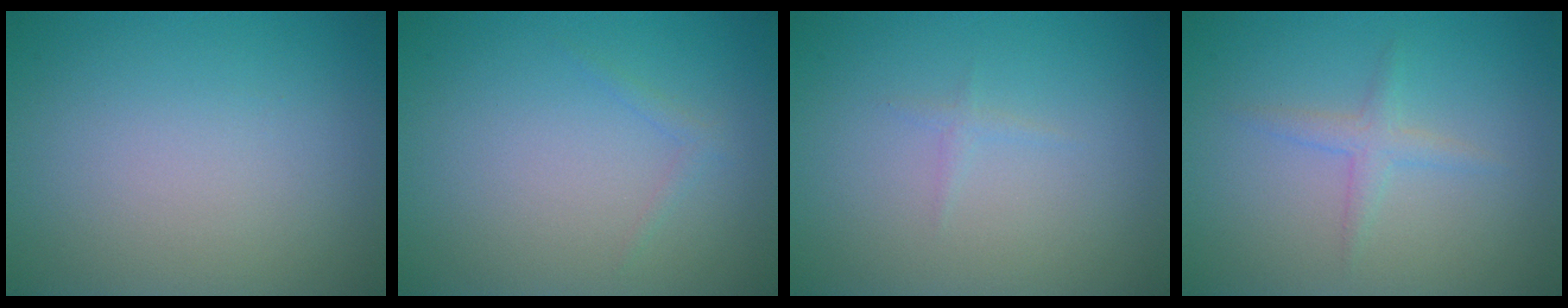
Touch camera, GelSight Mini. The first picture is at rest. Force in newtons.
{"total": 0.7, "press": 0.7, "slide": 0.1}
{"total": 1.0, "press": 0.9, "slide": 0.2}
{"total": 1.7, "press": 1.7, "slide": 0.1}